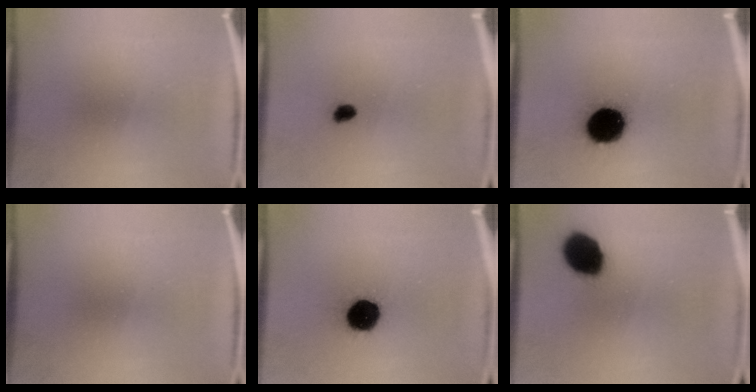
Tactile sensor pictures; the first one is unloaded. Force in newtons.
{"total": 3.0}
{"total": 16.2}
{"total": 0.0}
{"total": 13.1}
{"total": 12.6}